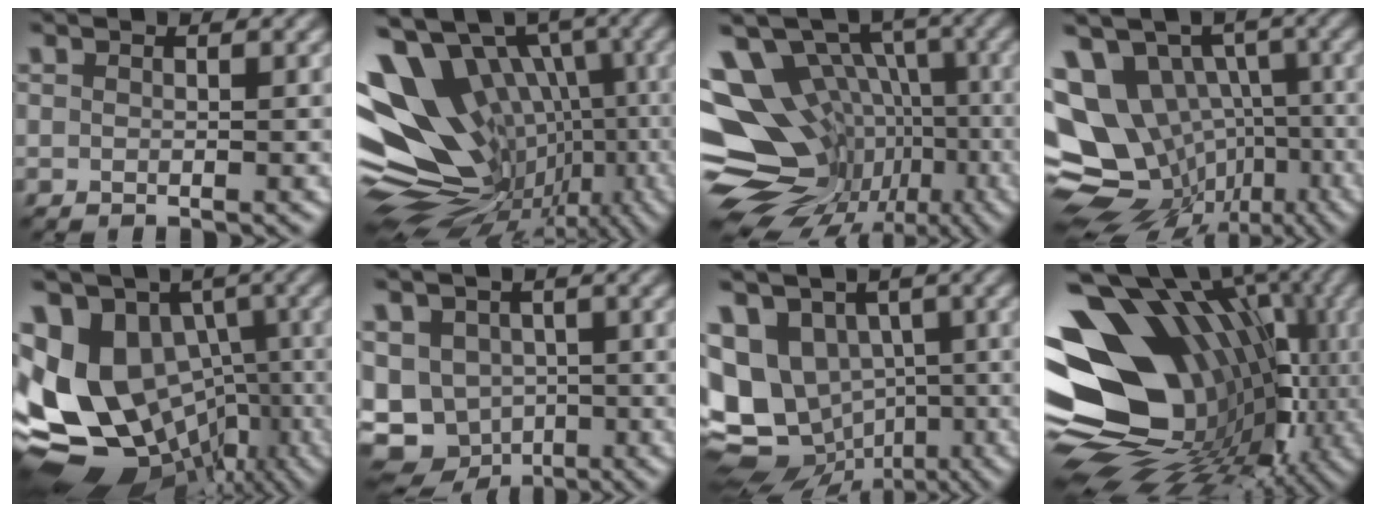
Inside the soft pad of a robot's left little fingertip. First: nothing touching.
{"total": 16.7, "force": [0.5, 11.7, 12.0], "torque": [-0.203, 0.015, 0.036]}
{"total": 14.8, "force": [-1.6, 11.9, 8.5], "torque": [-0.170, 0.008, 0.004]}
{"total": 13.2, "force": [-3.0, 10.5, 7.4], "torque": [-0.141, -0.004, -0.022]}
{"total": 15.1, "force": [-2.7, 11.6, 9.3], "torque": [-0.186, -0.007, -0.027]}
{"total": 8.8, "force": [-2.7, 7.3, 4.1], "torque": [-0.078, -0.028, -0.040]}
{"total": 12.7, "force": [-0.1, 10.1, 7.7], "torque": [-0.141, -0.025, 0.030]}
{"total": 18.3, "force": [-0.4, 13.9, 12.0], "torque": [-0.190, 0.011, 0.004]}